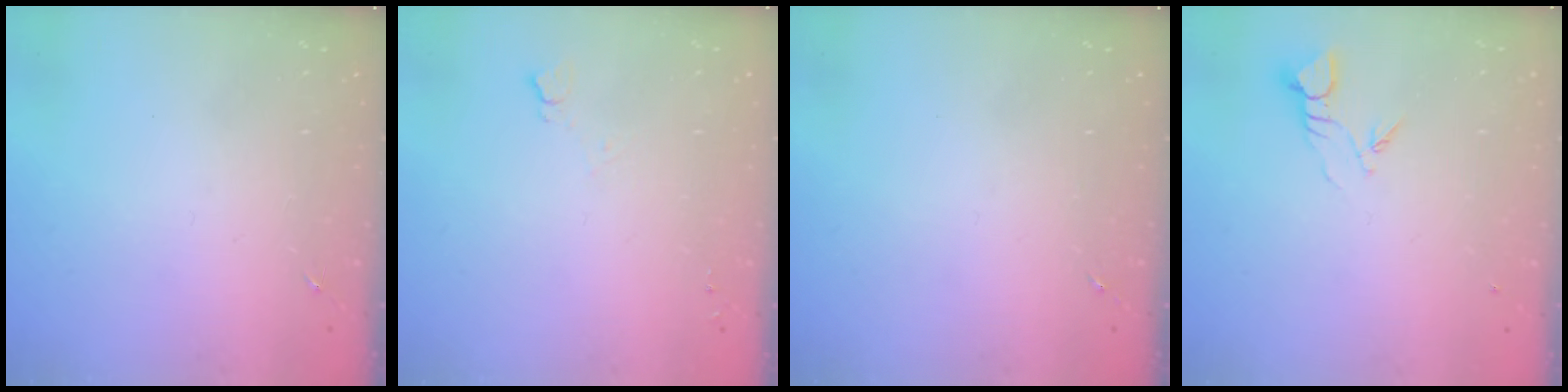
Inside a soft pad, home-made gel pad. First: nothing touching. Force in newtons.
{"total": 4.1, "press": 4.0, "slide": 0.6}
{"total": 0.0}
{"total": 3.9, "press": 3.9, "slide": 0.3}